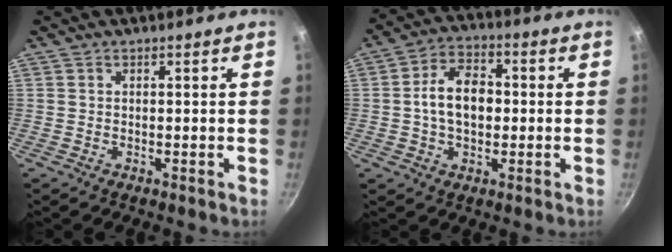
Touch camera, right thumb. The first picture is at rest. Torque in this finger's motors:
{"motor_torque": [0.81, 1.21, 0.62, -0.44, 0.04]}